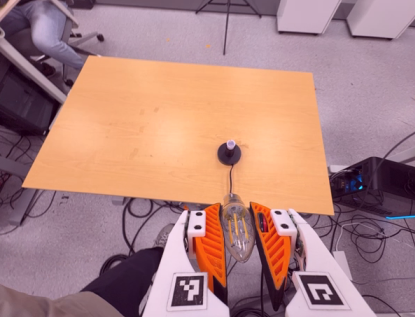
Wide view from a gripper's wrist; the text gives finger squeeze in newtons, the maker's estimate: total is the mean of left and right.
{"total": 17.9, "left": 18.5, "right": 17.4}